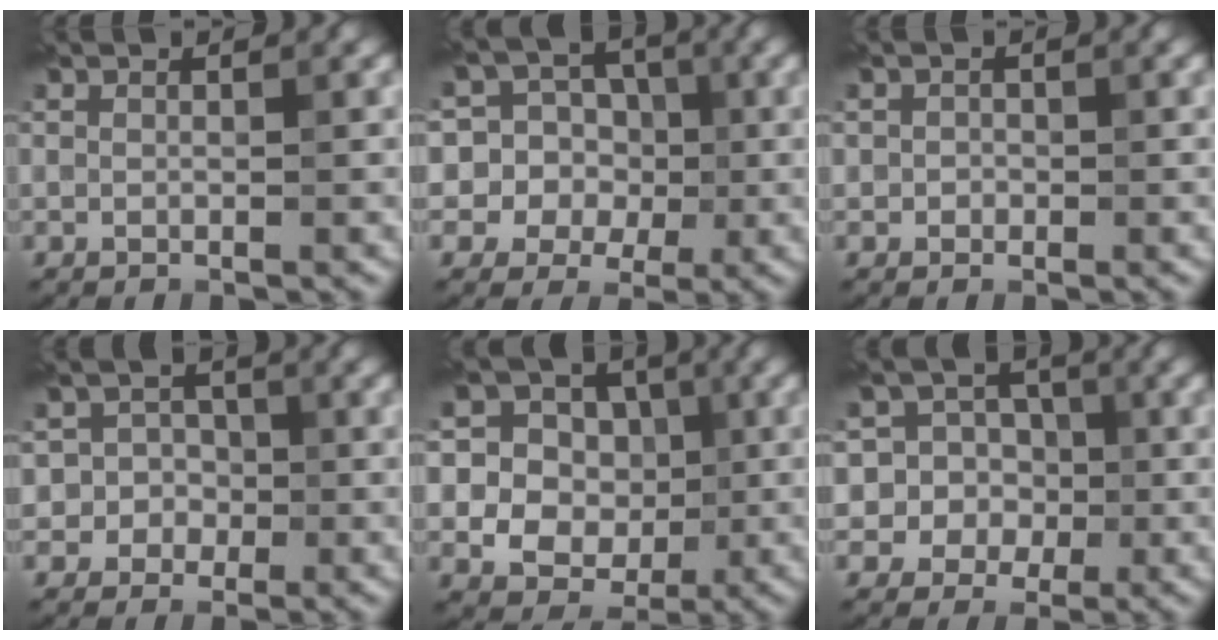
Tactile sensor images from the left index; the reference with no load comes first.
{"total": 10.6, "force": [0.3, 10.2, 2.8], "torque": [-0.089, 0.033, -0.008]}
{"total": 0.9, "force": [0.0, 0.9, 0.2], "torque": [0.002, 0.000, -0.003]}
{"total": 3.1, "force": [-0.9, 2.9, 0.3], "torque": [0.019, 0.009, -0.030]}
{"total": 11.5, "force": [1.4, 10.4, 4.7], "torque": [-0.132, 0.043, 0.002]}
{"total": 8.4, "force": [-0.8, 8.2, 1.6], "torque": [-0.039, 0.024, -0.039]}